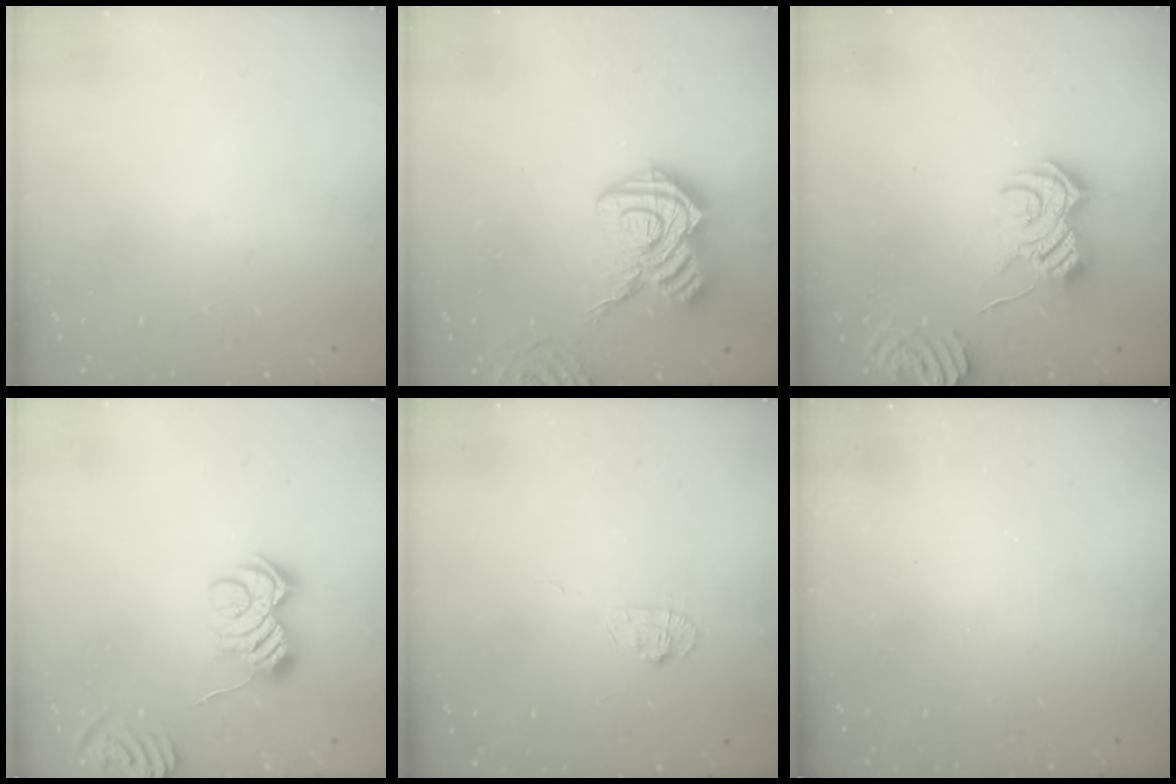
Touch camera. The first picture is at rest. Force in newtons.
{"total": 18.1, "press": 18.1, "slide": 1.7}
{"total": 11.9, "press": 11.9, "slide": 0.7}
{"total": 9.6, "press": 9.6, "slide": 0.5}
{"total": 5.6, "press": 5.6, "slide": 0.7}
{"total": 2.6, "press": 2.5, "slide": 0.9}